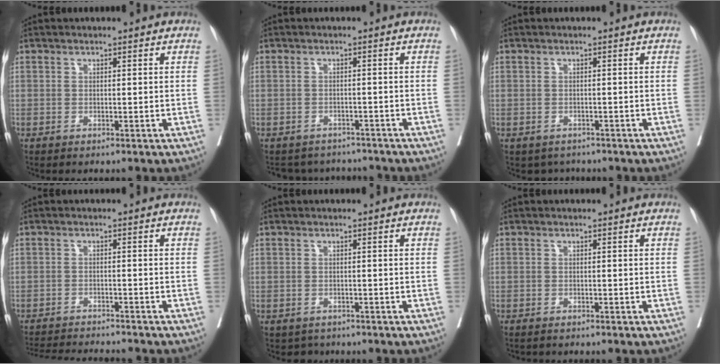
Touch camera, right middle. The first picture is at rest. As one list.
[{"total": 6.5, "force": [-6.1, 2.1, -0.1], "torque": [0.008, 0.015, -0.075]}, {"total": 2.9, "force": [-2.3, 1.7, 0.3], "torque": [-0.002, 0.006, -0.032]}, {"total": 10.1, "force": [-9.7, 0.5, 3.0], "torque": [-0.040, -0.007, -0.141]}, {"total": 2.2, "force": [-1.6, 1.4, 0.1], "torque": [-0.005, 0.002, -0.024]}, {"total": 0.8, "force": [-0.8, 0.2, 0.1], "torque": [-0.007, -0.001, -0.015]}]